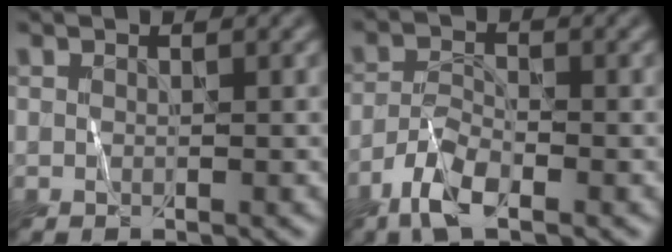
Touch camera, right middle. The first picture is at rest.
{"total": 4.0, "force": [-2.9, 1.3, 2.5], "torque": [-0.055, -0.001, -0.060]}